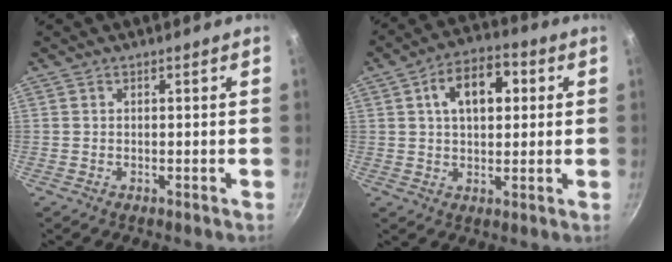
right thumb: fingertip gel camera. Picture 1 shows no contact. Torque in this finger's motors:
{"motor_torque": [-0.47, 0.72, 0.44, 0.16, 0.07]}